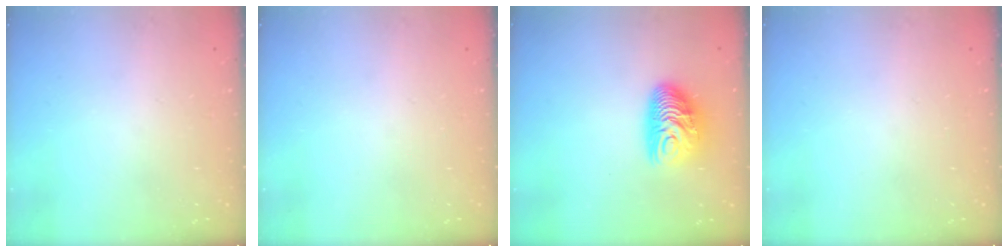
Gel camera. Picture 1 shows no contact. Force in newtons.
{"total": 0.0}
{"total": 10.2, "press": 10.2, "slide": 0.7}
{"total": 0.0}